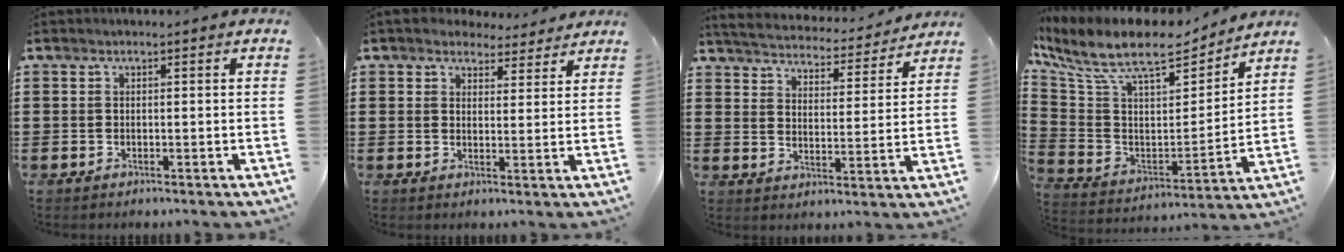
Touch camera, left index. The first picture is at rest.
{"total": 3.9, "force": [3.6, 1.3, 0.5], "torque": [-0.024, -0.008, 0.067]}
{"total": 4.5, "force": [4.5, 0.0, 0.4], "torque": [-0.033, -0.036, 0.074]}
{"total": 12.2, "force": [9.3, 3.8, 6.8], "torque": [-0.170, -0.052, 0.162]}